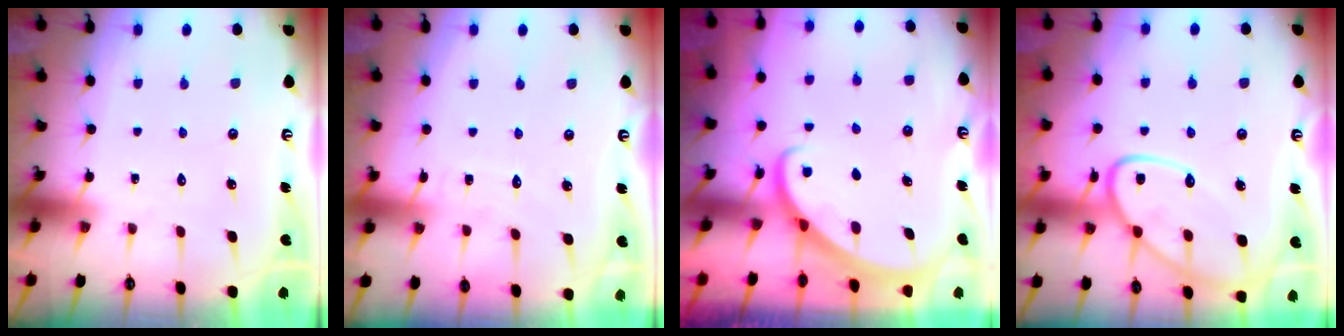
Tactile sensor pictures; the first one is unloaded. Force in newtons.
{"total": 4.3, "press": 4.3, "slide": 0.5}
{"total": 2.7, "press": 2.7, "slide": 0.2}
{"total": 14.5, "press": 14.5, "slide": 1.2}